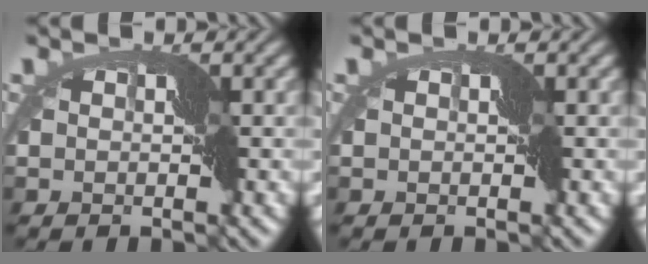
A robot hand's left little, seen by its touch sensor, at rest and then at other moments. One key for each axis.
{"total": 0.0}